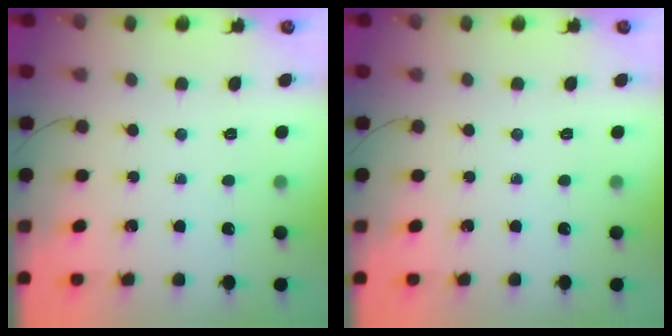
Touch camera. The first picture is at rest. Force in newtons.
{"total": 0.0}